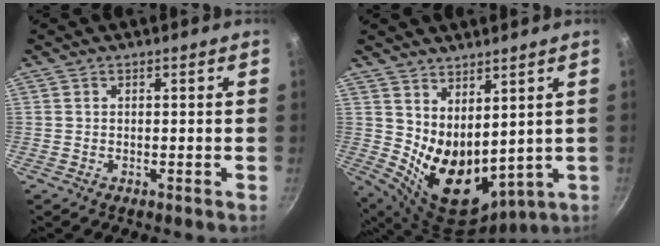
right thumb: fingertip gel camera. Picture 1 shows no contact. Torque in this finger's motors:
{"motor_torque": [-0.64, 1.78, 1.80, 0.22, 0.19]}